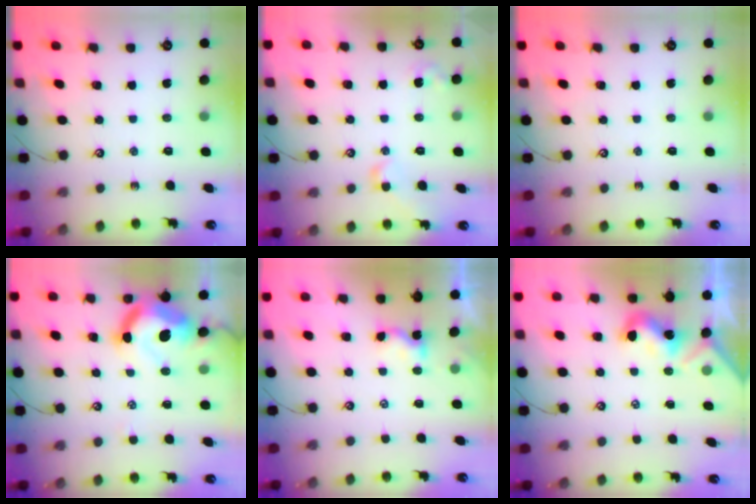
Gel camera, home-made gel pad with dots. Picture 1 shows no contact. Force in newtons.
{"total": 4.7, "press": 4.6, "slide": 0.7}
{"total": 0.0}
{"total": 10.9, "press": 10.7, "slide": 1.8}
{"total": 3.1, "press": 3.1, "slide": 0.1}
{"total": 1.6, "press": 1.6, "slide": 0.3}